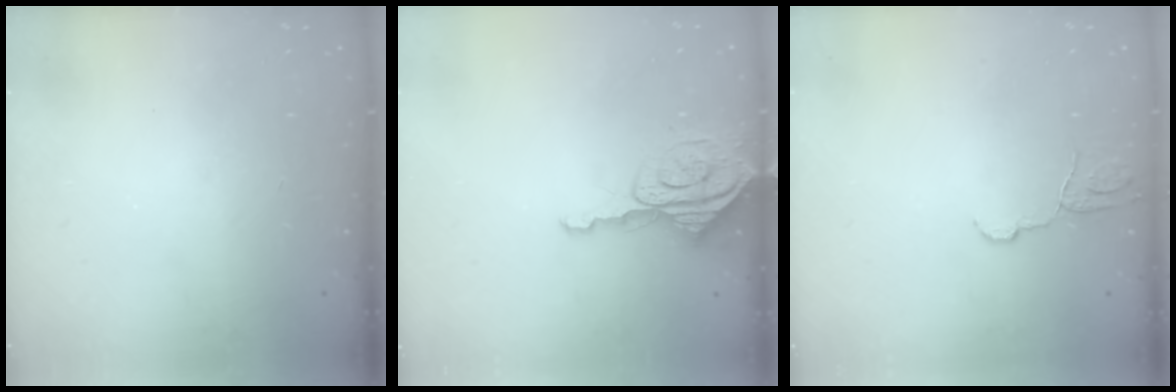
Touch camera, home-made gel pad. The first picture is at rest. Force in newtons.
{"total": 7.7, "press": 7.6, "slide": 0.8}
{"total": 6.6, "press": 6.6, "slide": 0.5}